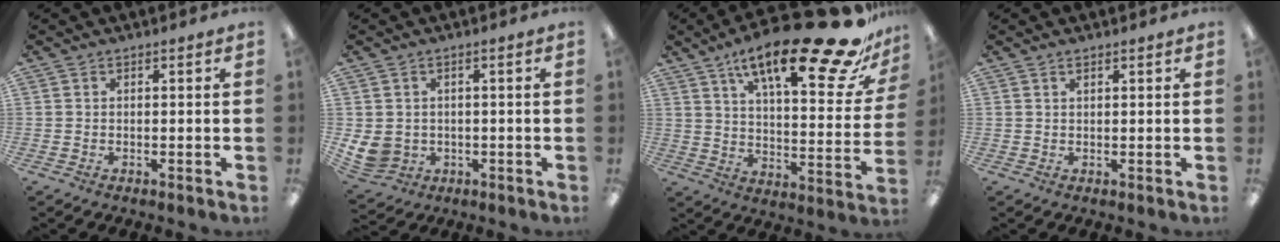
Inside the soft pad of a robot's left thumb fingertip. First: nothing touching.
{"total": 5.6, "force": [0.0, 5.2, 2.2], "torque": [-0.059, 0.001, 0.002]}
{"total": 26.5, "force": [17.2, 6.8, 18.9], "torque": [-0.279, -0.110, 0.270]}
{"total": 1.2, "force": [0.8, 0.5, 0.7], "torque": [-0.017, 0.002, 0.014]}